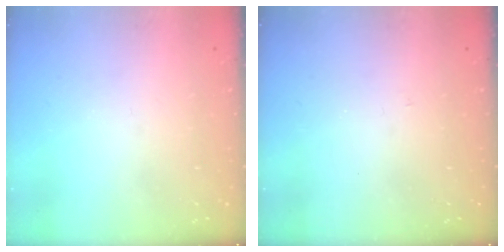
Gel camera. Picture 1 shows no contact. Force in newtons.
{"total": 2.7, "press": 2.7, "slide": 0.3}